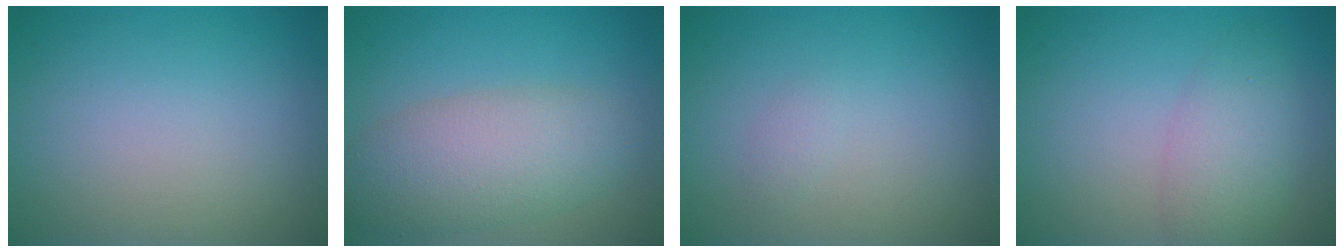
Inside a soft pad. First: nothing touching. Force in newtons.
{"total": 5.8, "press": 5.7, "slide": 0.4}
{"total": 0.7, "press": 0.7, "slide": 0.1}
{"total": 3.7, "press": 3.7, "slide": 0.1}